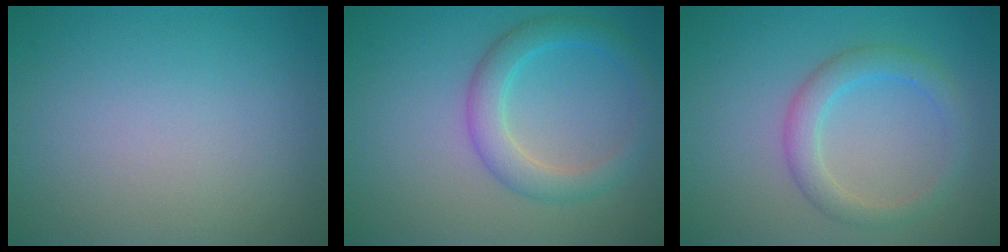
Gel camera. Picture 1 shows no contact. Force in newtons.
{"total": 3.5, "press": 3.5, "slide": 0.1}
{"total": 2.9, "press": 2.9, "slide": 0.1}